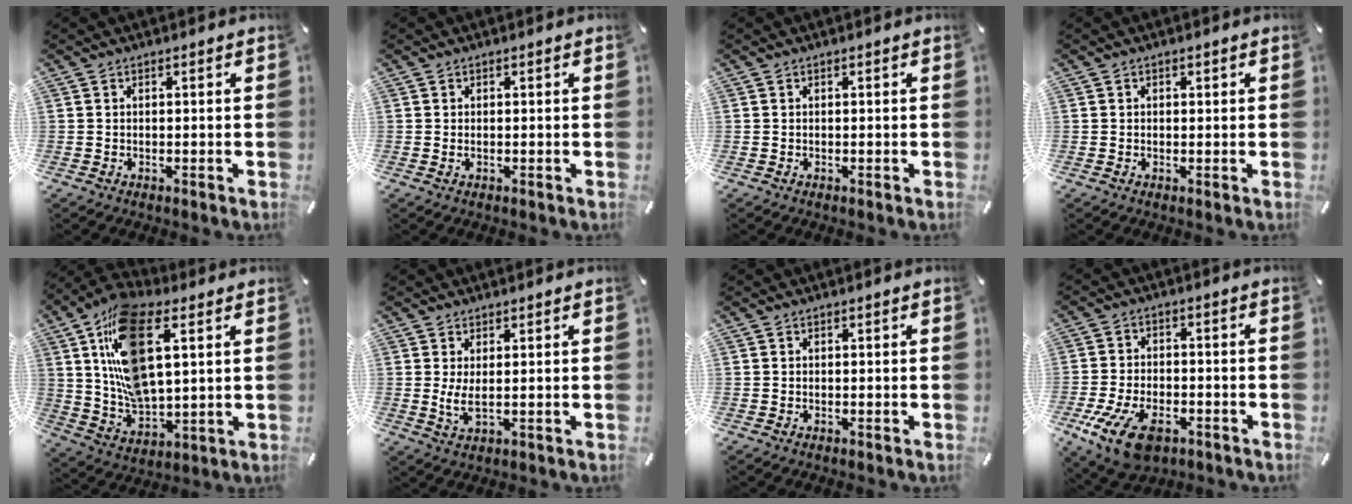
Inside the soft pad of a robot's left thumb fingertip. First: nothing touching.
{"total": 0.6, "force": [0.0, 0.3, 0.5], "torque": [-0.002, -0.003, -0.002]}
{"total": 0.0}
{"total": 0.6, "force": [0.1, 0.6, 0.3], "torque": [-0.005, 0.003, 0.002]}
{"total": 18.5, "force": [7.0, 9.3, 14.4], "torque": [-0.311, -0.014, 0.124]}
{"total": 4.0, "force": [0.8, 1.3, 3.7], "torque": [-0.084, -0.006, 0.013]}
{"total": 0.0}
{"total": 11.4, "force": [-5.8, 6.6, 7.3], "torque": [-0.156, 0.020, -0.102]}